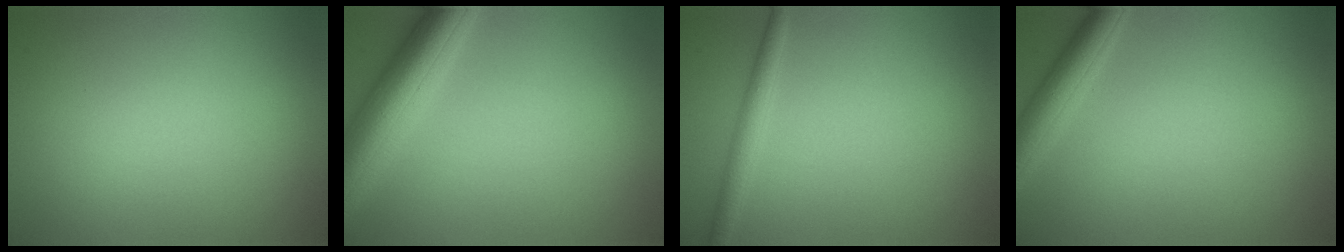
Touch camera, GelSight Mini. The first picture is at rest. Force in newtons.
{"total": 6.6, "press": 6.6, "slide": 0.3}
{"total": 1.9, "press": 1.9, "slide": 0.2}
{"total": 3.3, "press": 3.3, "slide": 0.2}